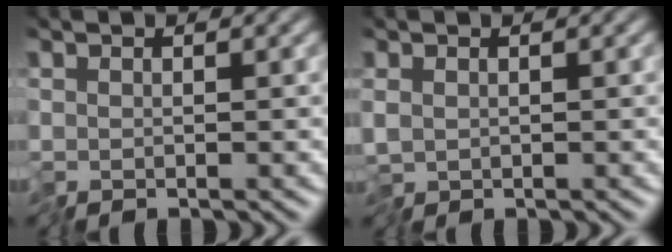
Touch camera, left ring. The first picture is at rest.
{"total": 0.8, "force": [-0.1, 0.6, 0.6], "torque": [-0.015, -0.002, -0.002]}